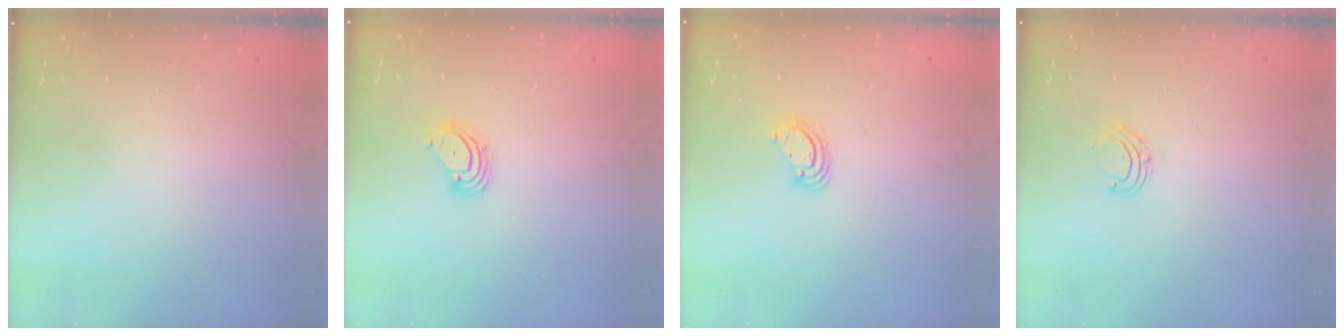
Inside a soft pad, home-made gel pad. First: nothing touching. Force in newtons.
{"total": 3.3, "press": 3.3, "slide": 0.3}
{"total": 3.9, "press": 3.9, "slide": 0.1}
{"total": 4.7, "press": 4.7, "slide": 0.4}